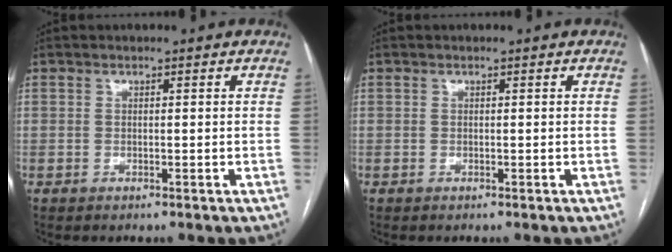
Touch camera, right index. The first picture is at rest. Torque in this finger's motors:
{"motor_torque": [0.00, 0.00, -0.01, 0.00]}